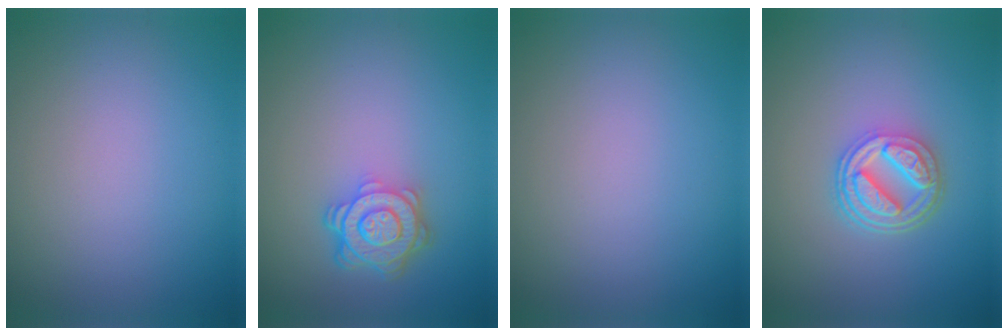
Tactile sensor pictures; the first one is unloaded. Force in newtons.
{"total": 4.7, "press": 3.7, "slide": 3.0}
{"total": 0.0}
{"total": 4.9, "press": 3.7, "slide": 3.2}